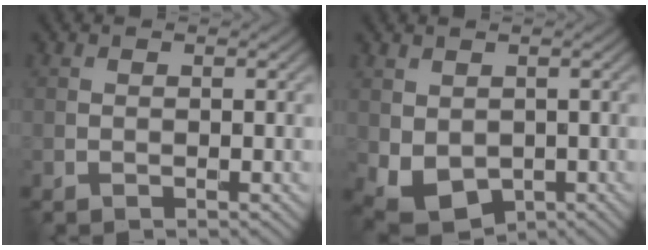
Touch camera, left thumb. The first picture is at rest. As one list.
[{"total": 5.1, "force": [-0.7, 3.7, 3.4], "torque": [-0.086, -0.024, -0.006]}]